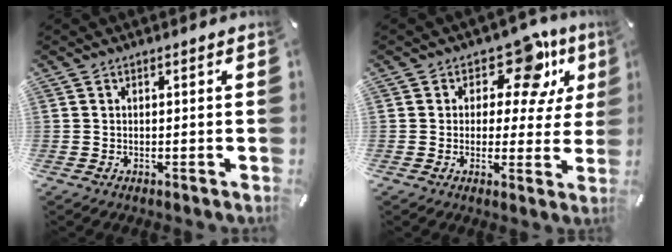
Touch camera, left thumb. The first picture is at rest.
{"total": 13.0, "force": [7.1, 7.1, 8.3], "torque": [-0.109, -0.039, 0.121]}